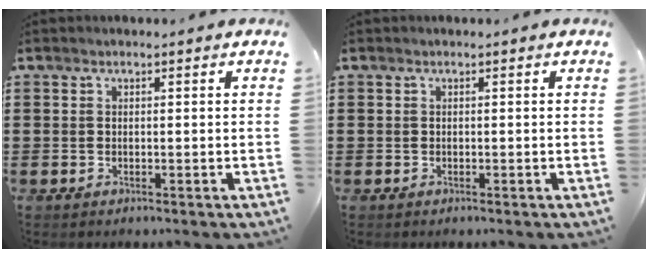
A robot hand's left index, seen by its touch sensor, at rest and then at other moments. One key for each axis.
{"total": 0.0}